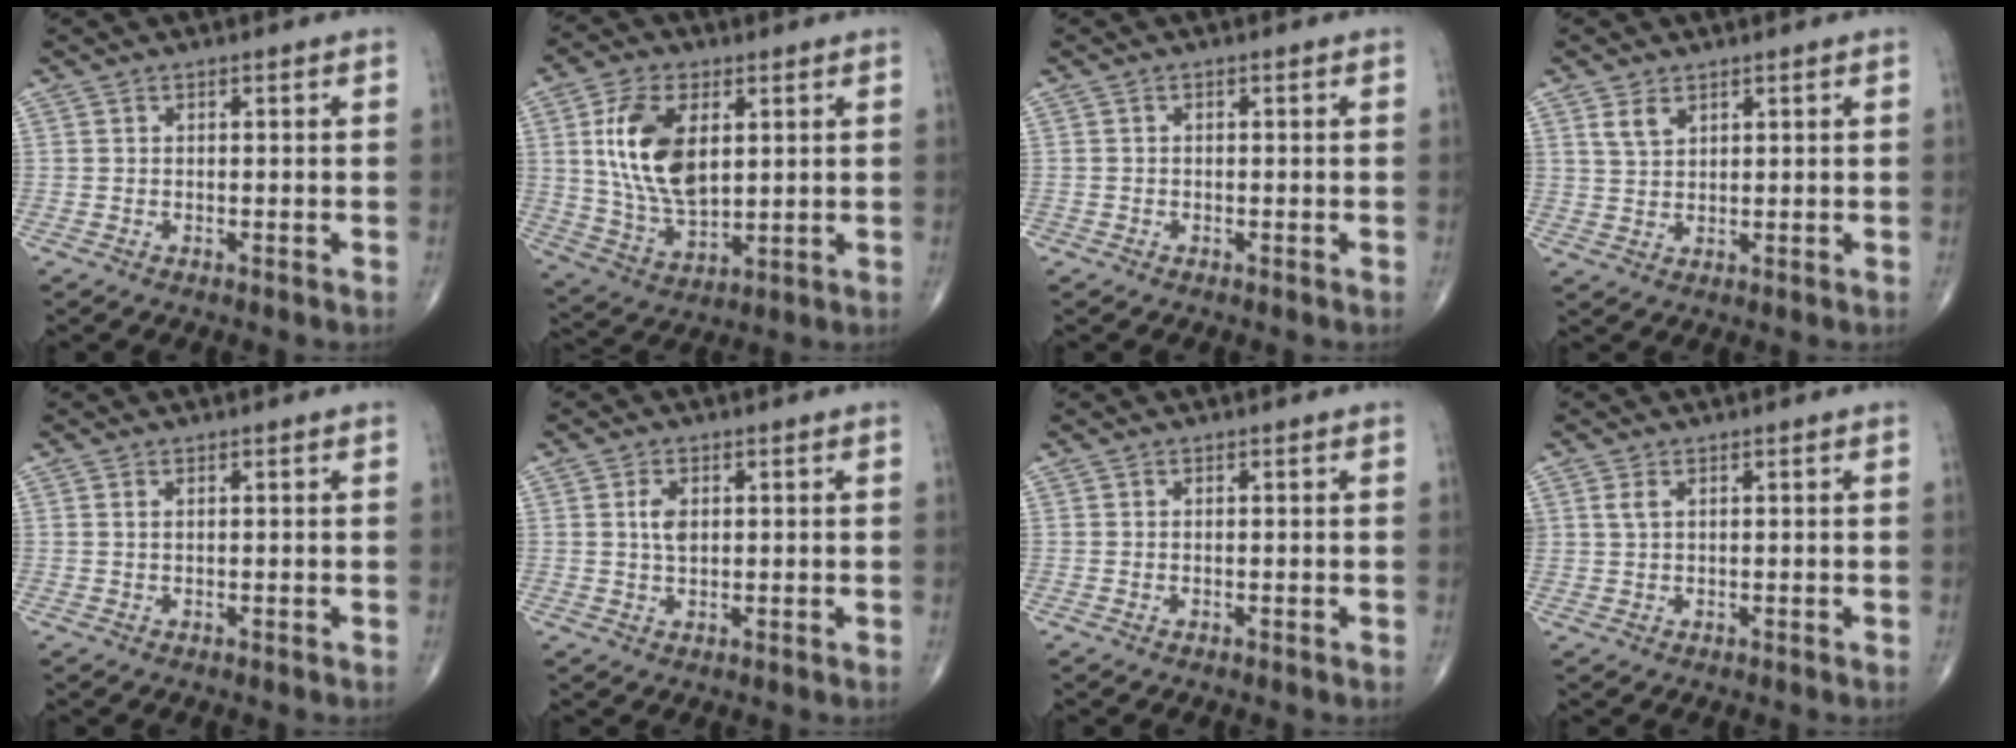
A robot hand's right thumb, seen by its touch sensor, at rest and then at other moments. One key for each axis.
{"total": 14.9, "fx": 3.4, "fy": 8.3, "fz": 11.9, "tx": -0.219, "ty": -0.015, "tz": 0.071}
{"total": 0.8, "fx": -0.5, "fy": 0.6, "fz": 0.0, "tx": 0.006, "ty": 0.004, "tz": -0.013}
{"total": 3.4, "fx": 2.0, "fy": 2.0, "fz": 1.8, "tx": -0.028, "ty": -0.009, "tz": 0.044}
{"total": 0.6, "fx": 0.3, "fy": 0.3, "fz": 0.5, "tx": -0.011, "ty": 0.004, "tz": 0.006}
{"total": 3.3, "fx": 0.7, "fy": 2.0, "fz": 2.5, "tx": -0.042, "ty": -0.002, "tz": 0.012}
{"total": 0.0}
{"total": 1.5, "fx": 0.7, "fy": 0.8, "fz": 1.1, "tx": -0.025, "ty": 0.004, "tz": 0.019}